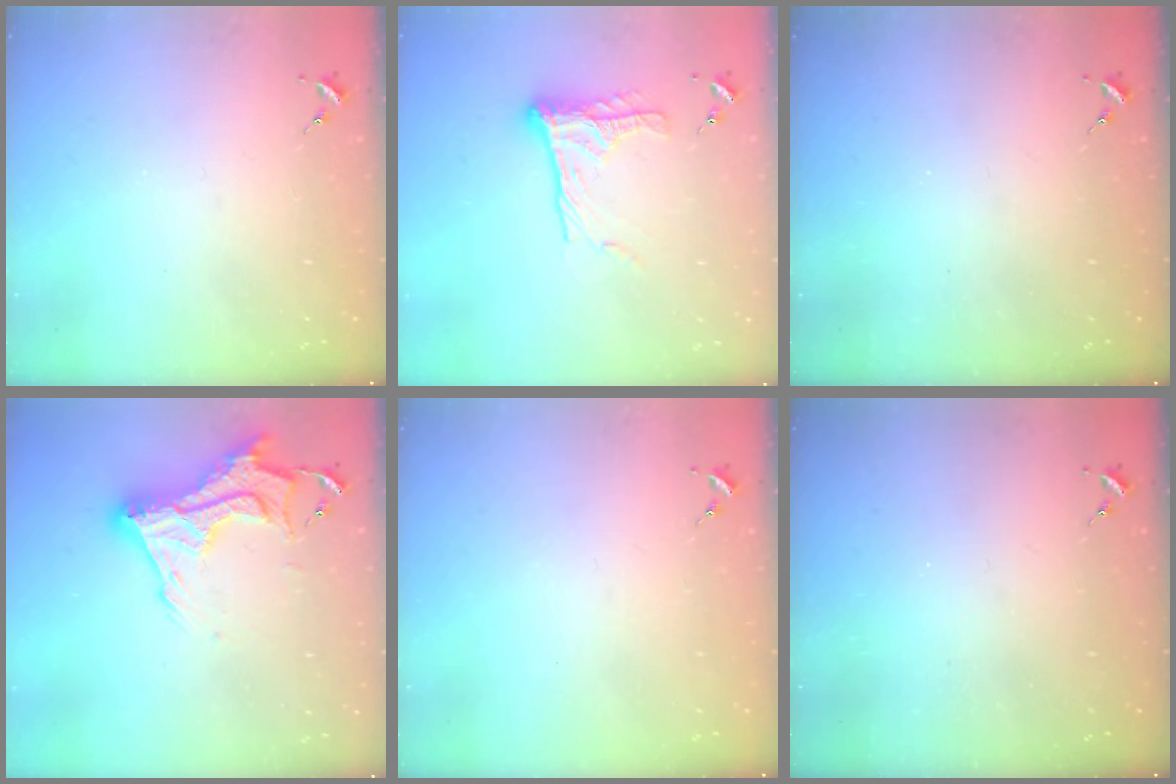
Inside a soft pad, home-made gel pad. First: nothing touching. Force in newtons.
{"total": 13.0, "press": 13.0, "slide": 1.2}
{"total": 0.0}
{"total": 16.8, "press": 16.7, "slide": 1.5}
{"total": 0.0}
{"total": 0.0}